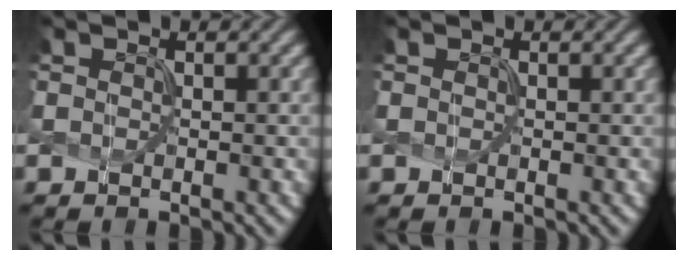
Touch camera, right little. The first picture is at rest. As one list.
[{"total": 0.5, "force": [-0.1, -0.1, -0.5], "torque": [0.006, 0.000, 0.005]}]